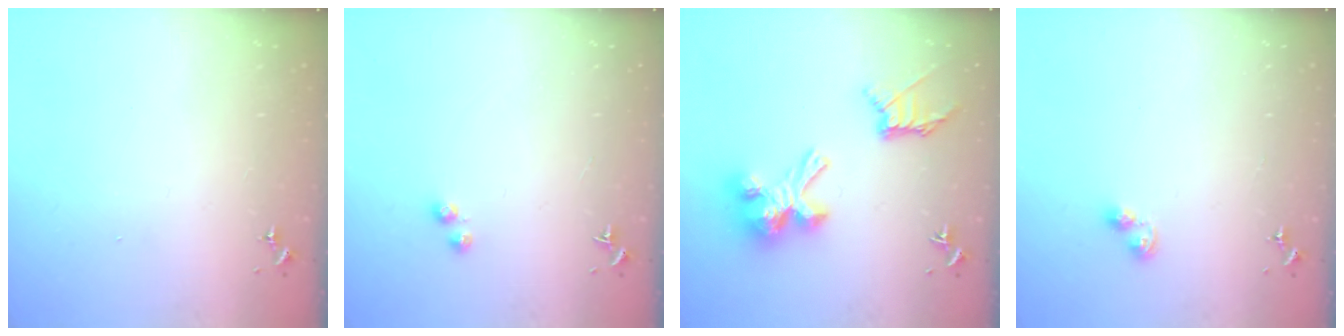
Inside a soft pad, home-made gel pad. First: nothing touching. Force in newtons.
{"total": 2.8, "press": 2.7, "slide": 0.7}
{"total": 18.2, "press": 18.2, "slide": 1.1}
{"total": 3.6, "press": 3.6, "slide": 0.5}